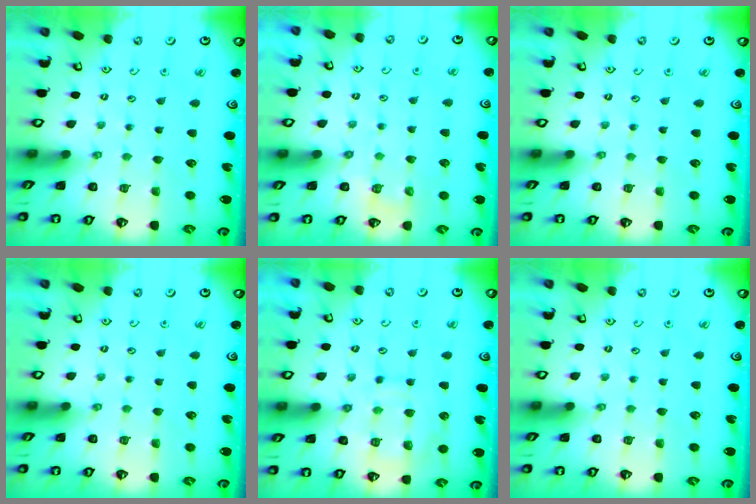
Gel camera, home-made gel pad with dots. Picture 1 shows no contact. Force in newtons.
{"total": 4.7, "press": 4.6, "slide": 1.2}
{"total": 0.0}
{"total": 0.0}
{"total": 12.6, "press": 12.5, "slide": 1.1}
{"total": 0.0}